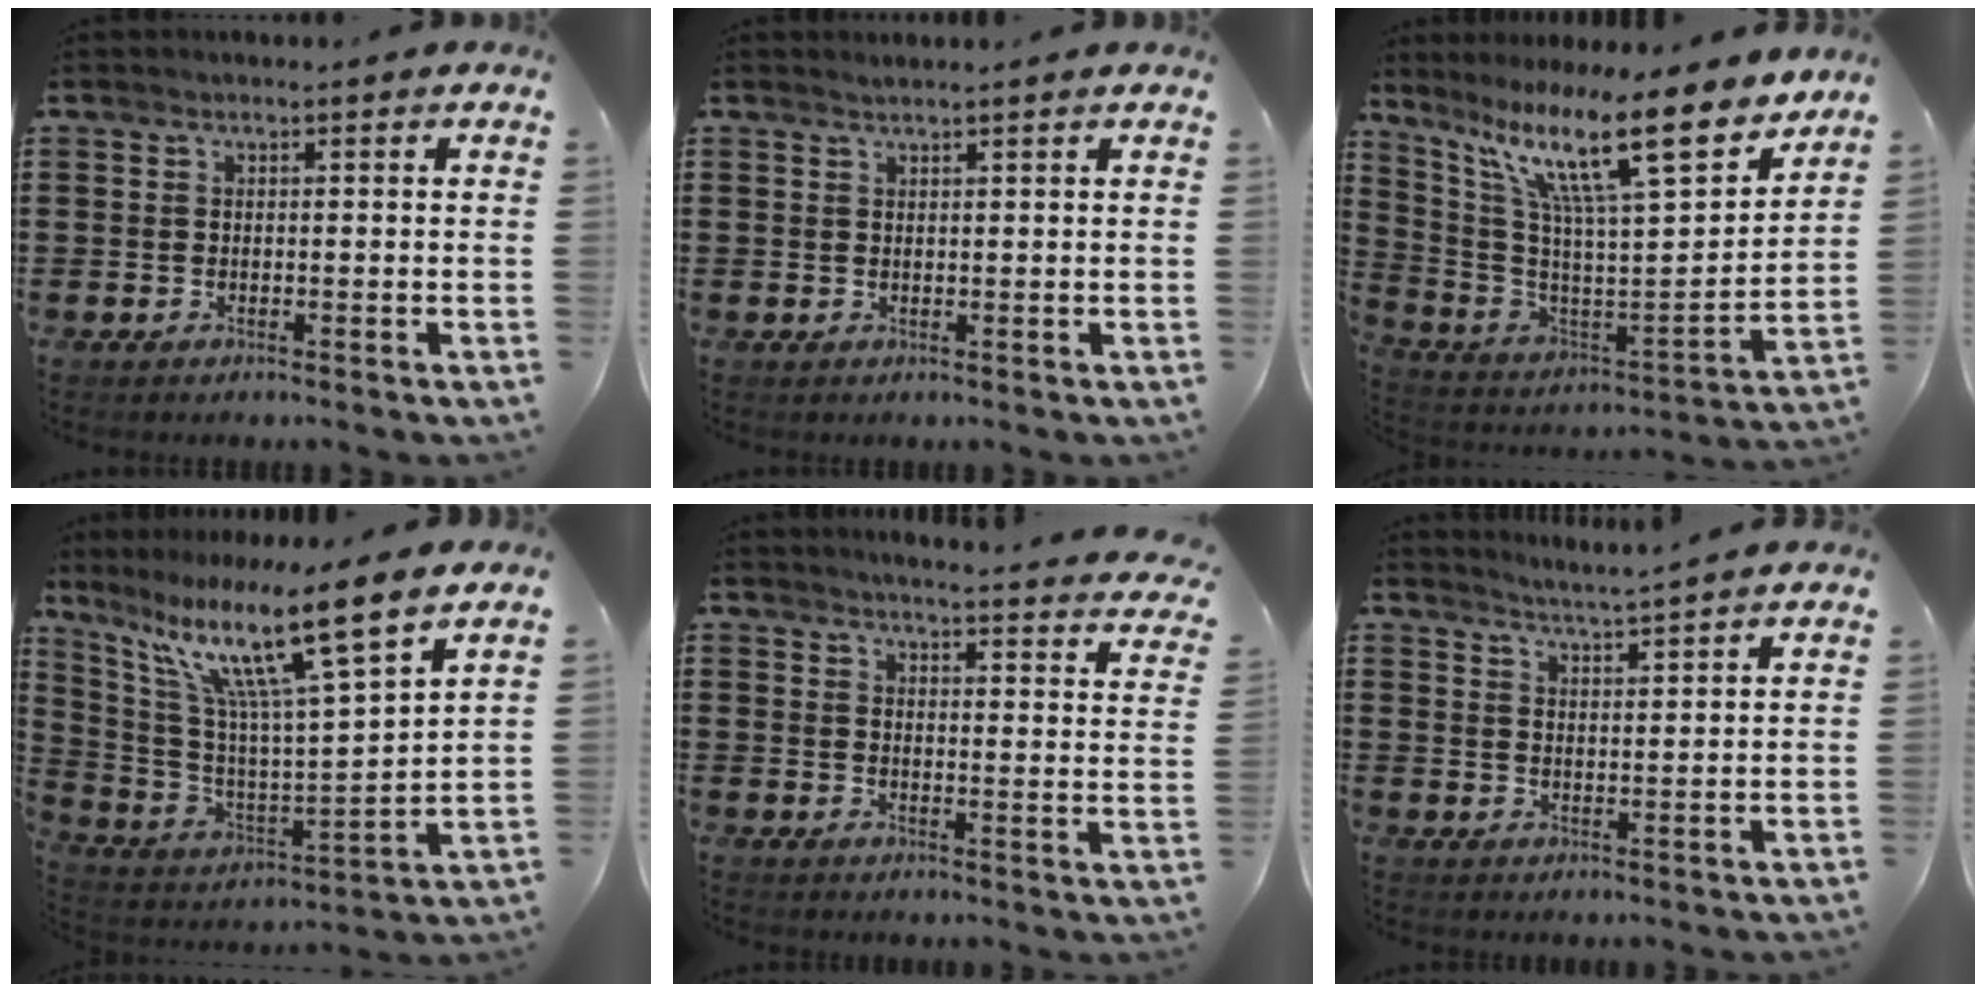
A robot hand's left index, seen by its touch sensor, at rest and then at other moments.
{"total": 0.9, "force": [0.9, -0.1, 0.1], "torque": [-0.003, -0.001, 0.019]}
{"total": 16.0, "force": [10.5, 2.4, 11.7], "torque": [-0.240, -0.064, 0.169]}
{"total": 14.2, "force": [9.3, 0.1, 10.7], "torque": [-0.233, -0.056, 0.145]}
{"total": 3.6, "force": [3.4, -0.5, 1.1], "torque": [-0.029, -0.032, 0.053]}
{"total": 3.5, "force": [3.4, -0.9, 0.1], "torque": [-0.012, -0.019, 0.060]}